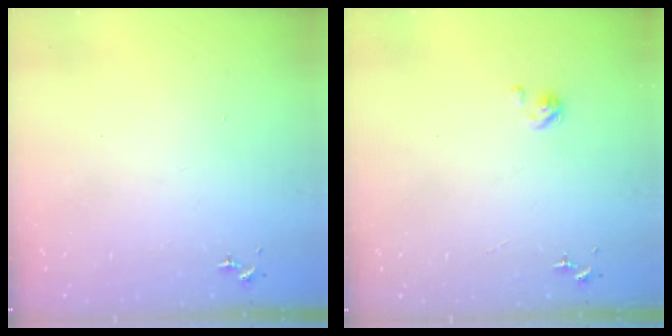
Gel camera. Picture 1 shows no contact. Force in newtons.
{"total": 2.9, "press": 2.9, "slide": 0.2}